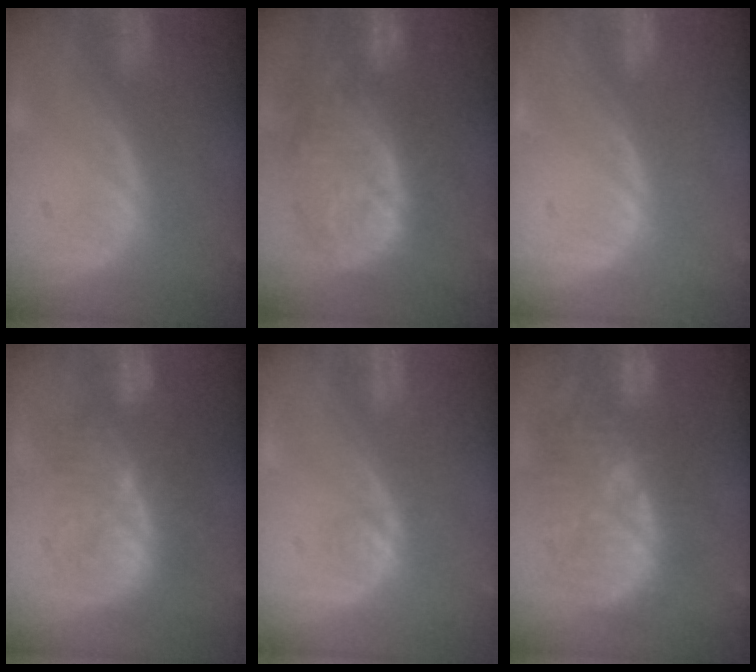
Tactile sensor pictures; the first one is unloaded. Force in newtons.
{"total": 12.6, "press": 11.1, "slide": 5.9}
{"total": 0.0}
{"total": 9.4, "press": 9.1, "slide": 2.0}
{"total": 1.2, "press": 1.2, "slide": 0.2}
{"total": 12.0, "press": 11.5, "slide": 3.4}